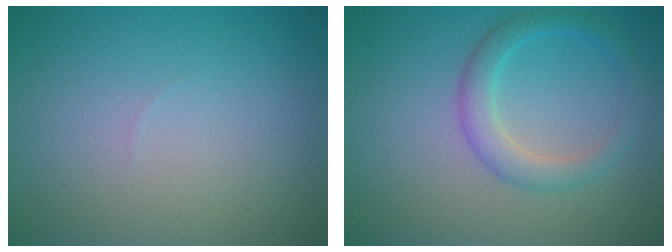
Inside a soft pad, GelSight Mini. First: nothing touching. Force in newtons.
{"total": 2.8, "press": 2.8, "slide": 0.2}